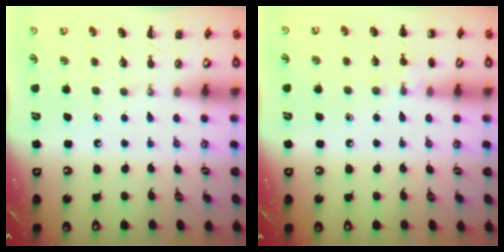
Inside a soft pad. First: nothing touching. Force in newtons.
{"total": 7.2, "press": 7.0, "slide": 1.7}